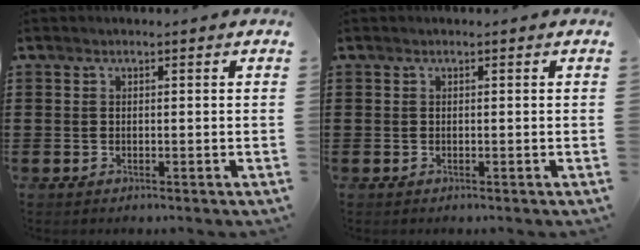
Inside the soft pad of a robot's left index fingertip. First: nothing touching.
{"total": 0.0}